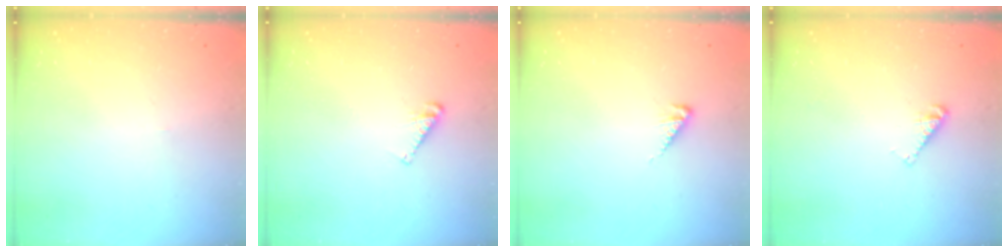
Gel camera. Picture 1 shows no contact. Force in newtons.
{"total": 4.9, "press": 4.8, "slide": 0.6}
{"total": 3.9, "press": 3.8, "slide": 0.6}
{"total": 2.9, "press": 2.9, "slide": 0.3}